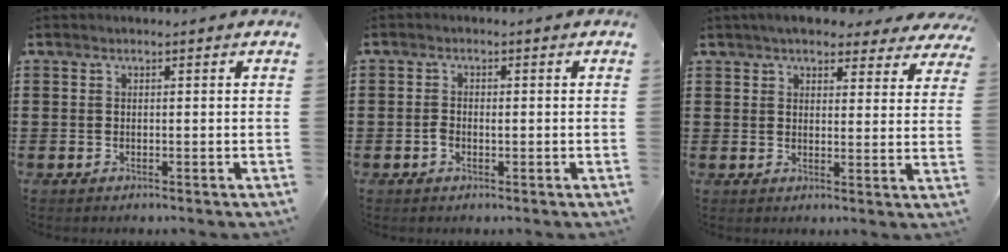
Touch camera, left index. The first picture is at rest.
{"total": 1.4, "force": [-0.4, 0.8, 1.1], "torque": [-0.022, 0.001, -0.007]}
{"total": 5.0, "force": [4.5, 1.1, 1.7], "torque": [-0.042, -0.009, 0.082]}